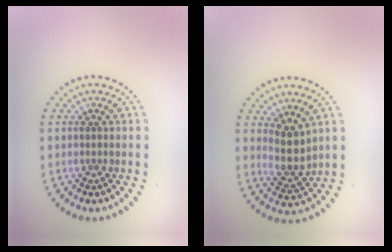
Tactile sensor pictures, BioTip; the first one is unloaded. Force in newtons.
{"total": 2.9, "press": 2.3, "slide": 1.7}